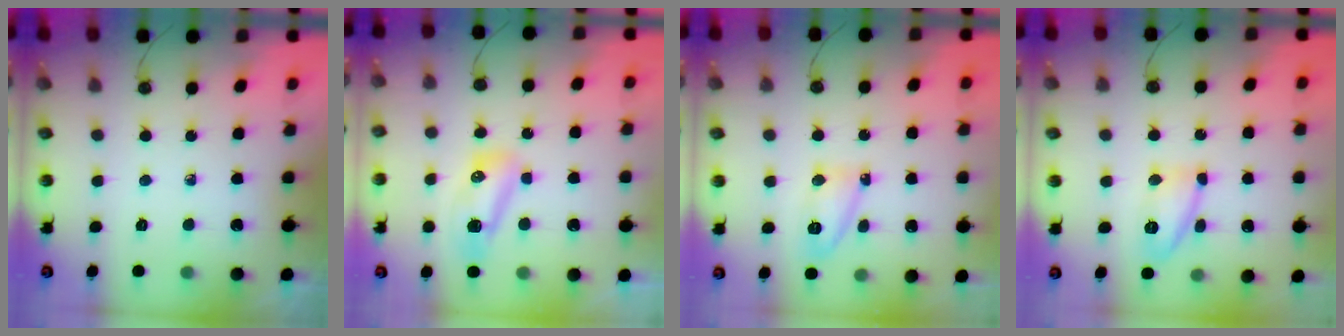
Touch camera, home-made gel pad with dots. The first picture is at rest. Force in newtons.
{"total": 9.0, "press": 8.6, "slide": 2.4}
{"total": 7.8, "press": 7.8, "slide": 0.7}
{"total": 11.2, "press": 11.1, "slide": 0.9}